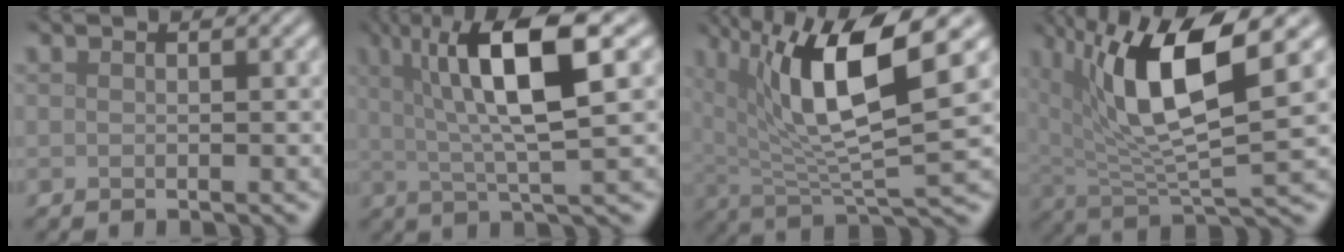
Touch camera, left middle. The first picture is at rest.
{"total": 9.6, "force": [2.8, 2.2, 9.0], "torque": [-0.136, 0.010, 0.046]}
{"total": 10.5, "force": [3.9, 2.7, 9.4], "torque": [-0.157, 0.002, 0.074]}
{"total": 10.1, "force": [3.7, 2.8, 8.9], "torque": [-0.161, -0.002, 0.071]}